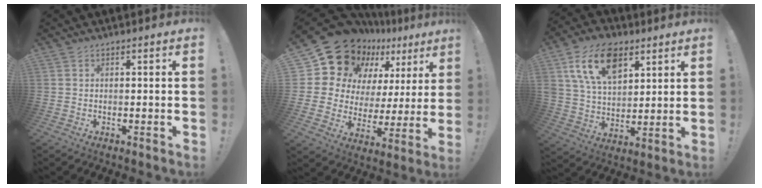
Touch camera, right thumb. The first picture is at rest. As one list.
[{"total": 18.2, "force": [13.7, 10.0, 6.7], "torque": [-0.114, -0.108, 0.270]}, {"total": 16.9, "force": [8.3, 10.3, 10.5], "torque": [-0.188, -0.026, 0.153]}]